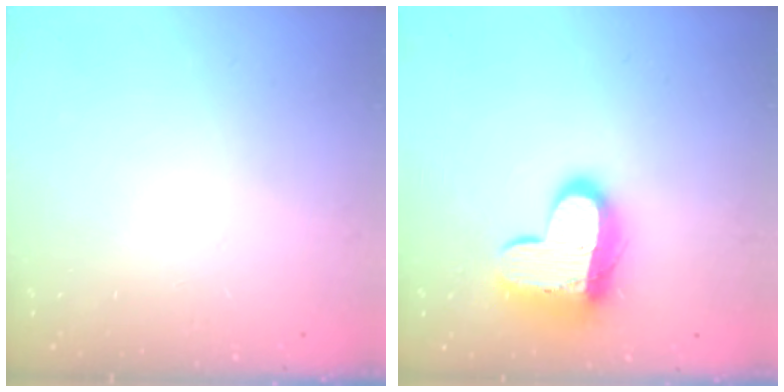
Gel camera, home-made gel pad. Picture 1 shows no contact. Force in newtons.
{"total": 14.4, "press": 14.4, "slide": 1.1}